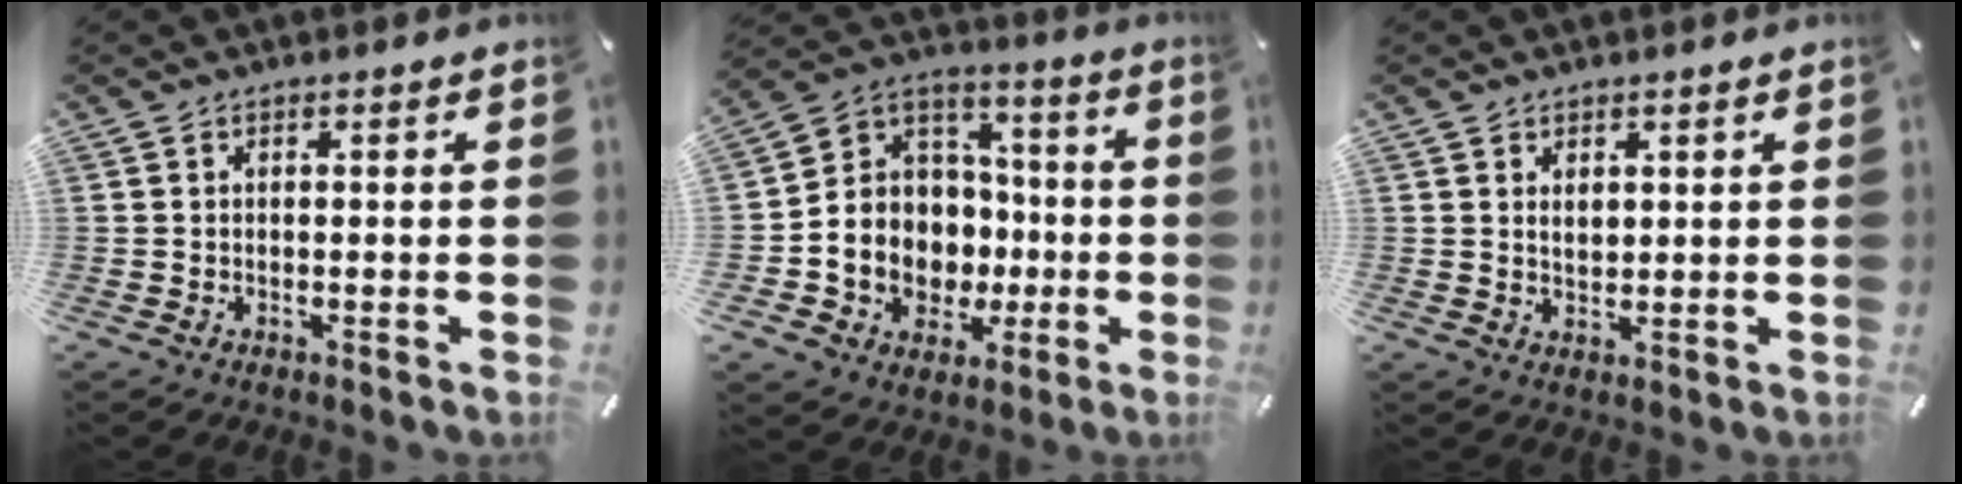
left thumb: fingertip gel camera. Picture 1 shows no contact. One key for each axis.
{"total": 11.6, "fx": -2.6, "fy": 11.0, "fz": 2.4, "tx": -0.052, "ty": -0.006, "tz": -0.035}
{"total": 2.2, "fx": 1.3, "fy": 1.4, "fz": 1.1, "tx": -0.015, "ty": -0.001, "tz": 0.022}